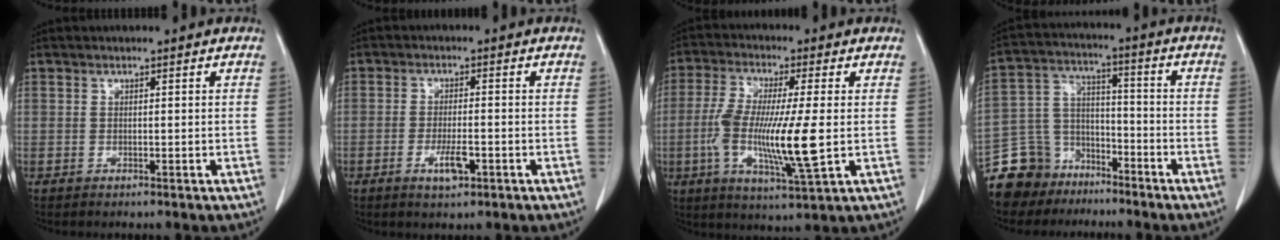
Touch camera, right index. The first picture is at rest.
{"total": 4.2, "force": [-1.8, 1.2, 3.6], "torque": [-0.065, -0.001, -0.027]}
{"total": 13.5, "force": [-1.7, 1.4, 13.3], "torque": [-0.259, -0.018, -0.033]}
{"total": 11.6, "force": [-8.7, 7.7, 0.9], "torque": [-0.035, 0.050, -0.154]}